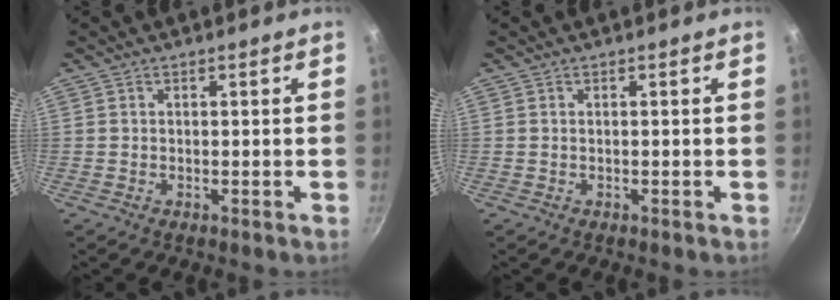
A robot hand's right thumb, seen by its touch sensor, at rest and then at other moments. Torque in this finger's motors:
{"motor_torque": [-0.35, 0.52, -0.17, 0.23, 0.05]}